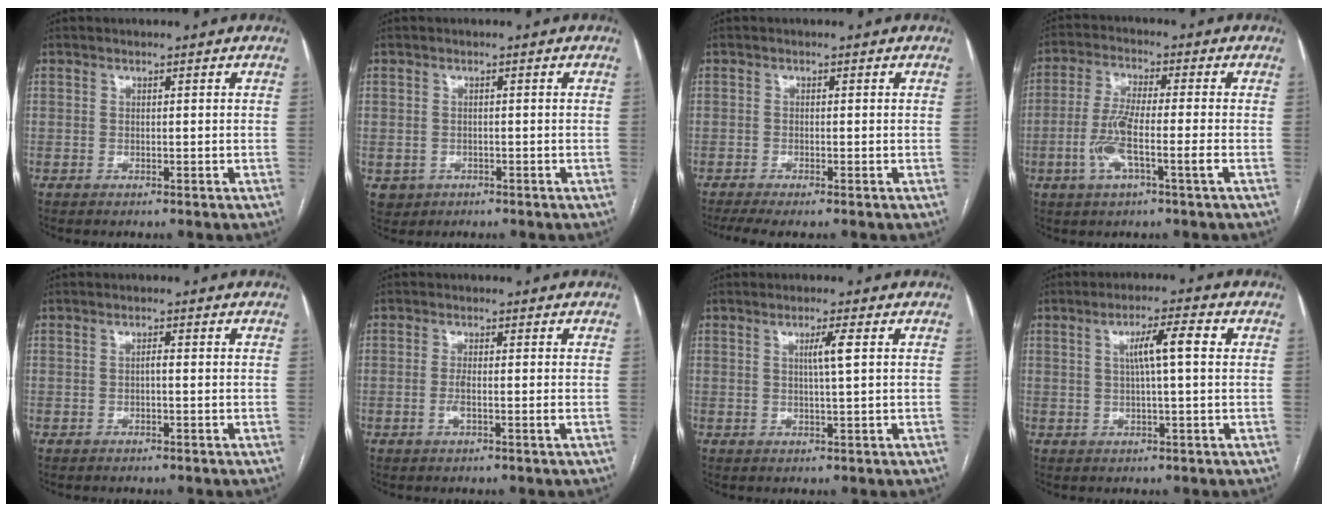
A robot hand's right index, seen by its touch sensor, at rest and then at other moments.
{"total": 2.6, "force": [-0.8, 2.5, 0.3], "torque": [-0.001, 0.005, -0.005]}
{"total": 3.7, "force": [-2.7, 0.3, 2.4], "torque": [-0.041, -0.008, -0.047]}
{"total": 7.8, "force": [-2.4, 0.6, 7.4], "torque": [-0.154, 0.003, -0.049]}
{"total": 0.9, "force": [-0.2, 0.2, 0.8], "torque": [-0.014, 0.002, -0.004]}
{"total": 2.3, "force": [-0.6, 0.1, 2.2], "torque": [-0.045, -0.003, -0.013]}
{"total": 2.9, "force": [0.7, -0.4, 2.8], "torque": [-0.050, 0.000, 0.012]}
{"total": 5.7, "force": [1.1, 0.2, 5.6], "torque": [-0.096, 0.011, 0.019]}